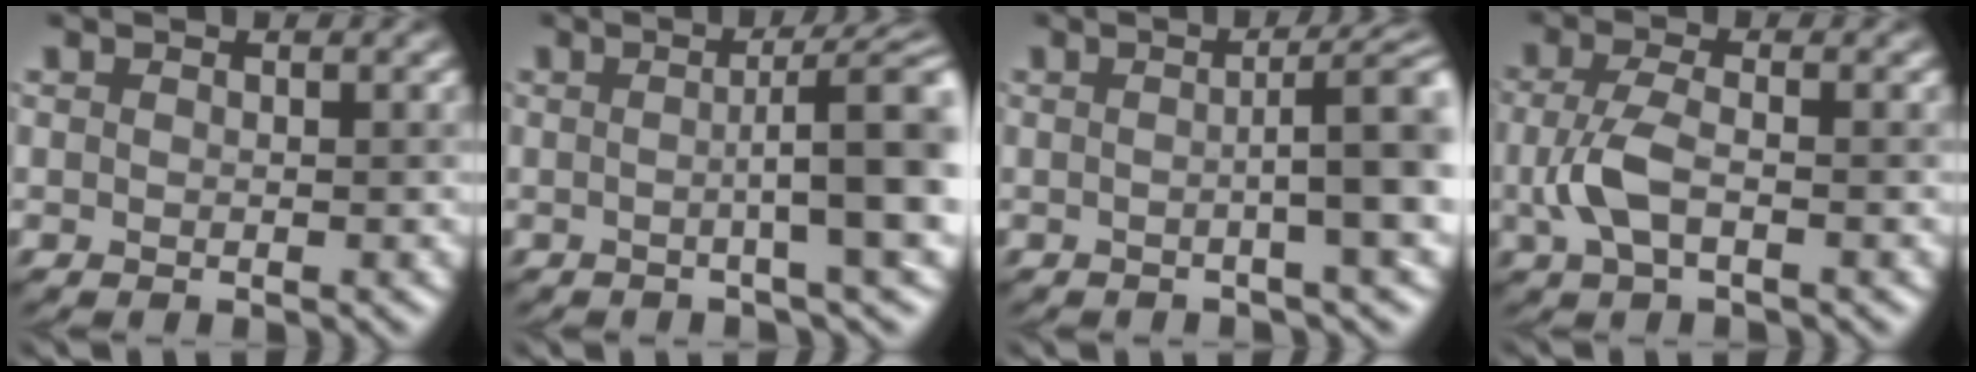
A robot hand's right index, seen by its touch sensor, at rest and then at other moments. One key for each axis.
{"total": 7.8, "fx": 0.2, "fy": 1.4, "fz": 7.7, "tx": -0.083, "ty": 0.008, "tz": 0.002}
{"total": 6.3, "fx": 0.2, "fy": 1.1, "fz": 6.2, "tx": -0.067, "ty": 0.008, "tz": 0.003}
{"total": 3.0, "fx": -0.7, "fy": 1.3, "fz": 2.6, "tx": -0.064, "ty": -0.001, "tz": -0.014}